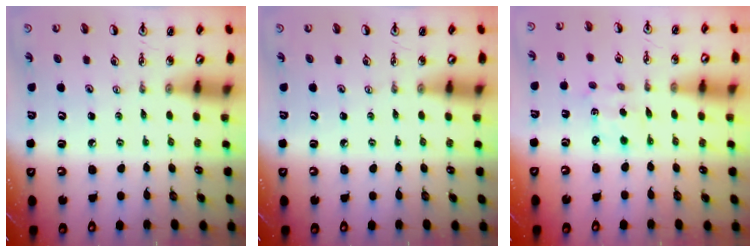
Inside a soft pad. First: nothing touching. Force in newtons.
{"total": 0.0}
{"total": 2.1, "press": 2.0, "slide": 0.6}